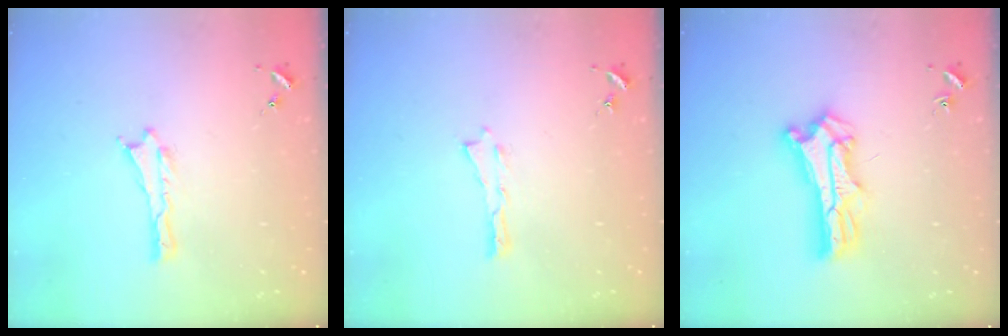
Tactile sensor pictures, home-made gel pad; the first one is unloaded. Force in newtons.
{"total": 0.0}
{"total": 9.8, "press": 9.7, "slide": 0.7}